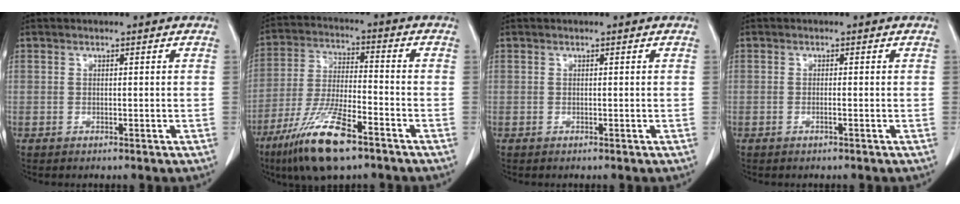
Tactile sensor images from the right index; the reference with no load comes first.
{"total": 13.4, "force": [-8.5, 2.4, 10.1], "torque": [-0.207, -0.028, -0.154]}
{"total": 0.0}
{"total": 0.7, "force": [-0.3, -0.1, 0.6], "torque": [-0.010, 0.001, -0.005]}